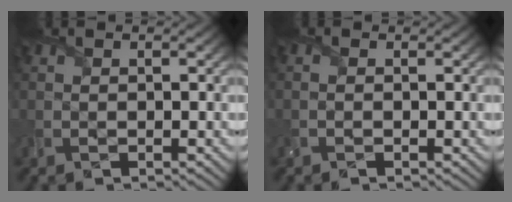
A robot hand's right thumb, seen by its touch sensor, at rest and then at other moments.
{"total": 0.0}